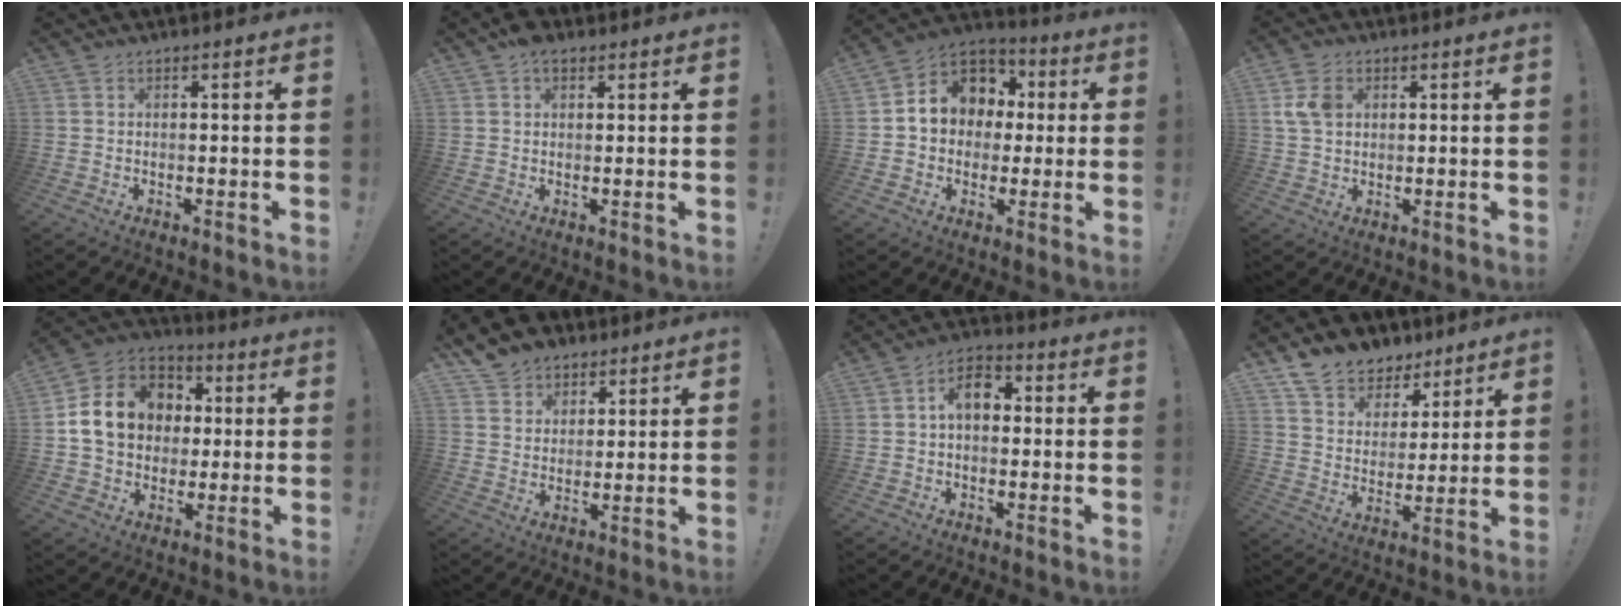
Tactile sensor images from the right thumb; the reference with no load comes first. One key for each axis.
{"total": 1.8, "fx": 1.2, "fy": 1.2, "fz": 0.8, "tx": -0.011, "ty": -0.001, "tz": 0.022}
{"total": 12.1, "fx": 2.2, "fy": 10.4, "fz": 5.7, "tx": -0.074, "ty": -0.001, "tz": 0.047}
{"total": 7.0, "fx": 1.9, "fy": 5.3, "fz": 4.0, "tx": -0.067, "ty": 0.003, "tz": 0.038}
{"total": 16.3, "fx": 2.6, "fy": 13.4, "fz": 8.9, "tx": -0.138, "ty": 0.007, "tz": 0.061}
{"total": 9.4, "fx": 6.7, "fy": 6.4, "fz": 1.7, "tx": -0.030, "ty": -0.044, "tz": 0.132}
{"total": 7.9, "fx": 1.0, "fy": 5.3, "fz": 5.8, "tx": -0.092, "ty": 0.014, "tz": 0.021}
{"total": 10.4, "fx": 8.3, "fy": 6.0, "fz": 1.7, "tx": -0.034, "ty": -0.064, "tz": 0.160}